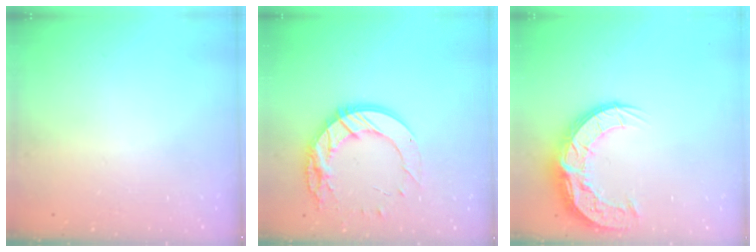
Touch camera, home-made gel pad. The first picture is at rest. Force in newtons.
{"total": 16.8, "press": 16.8, "slide": 1.2}
{"total": 15.1, "press": 15.1, "slide": 1.2}